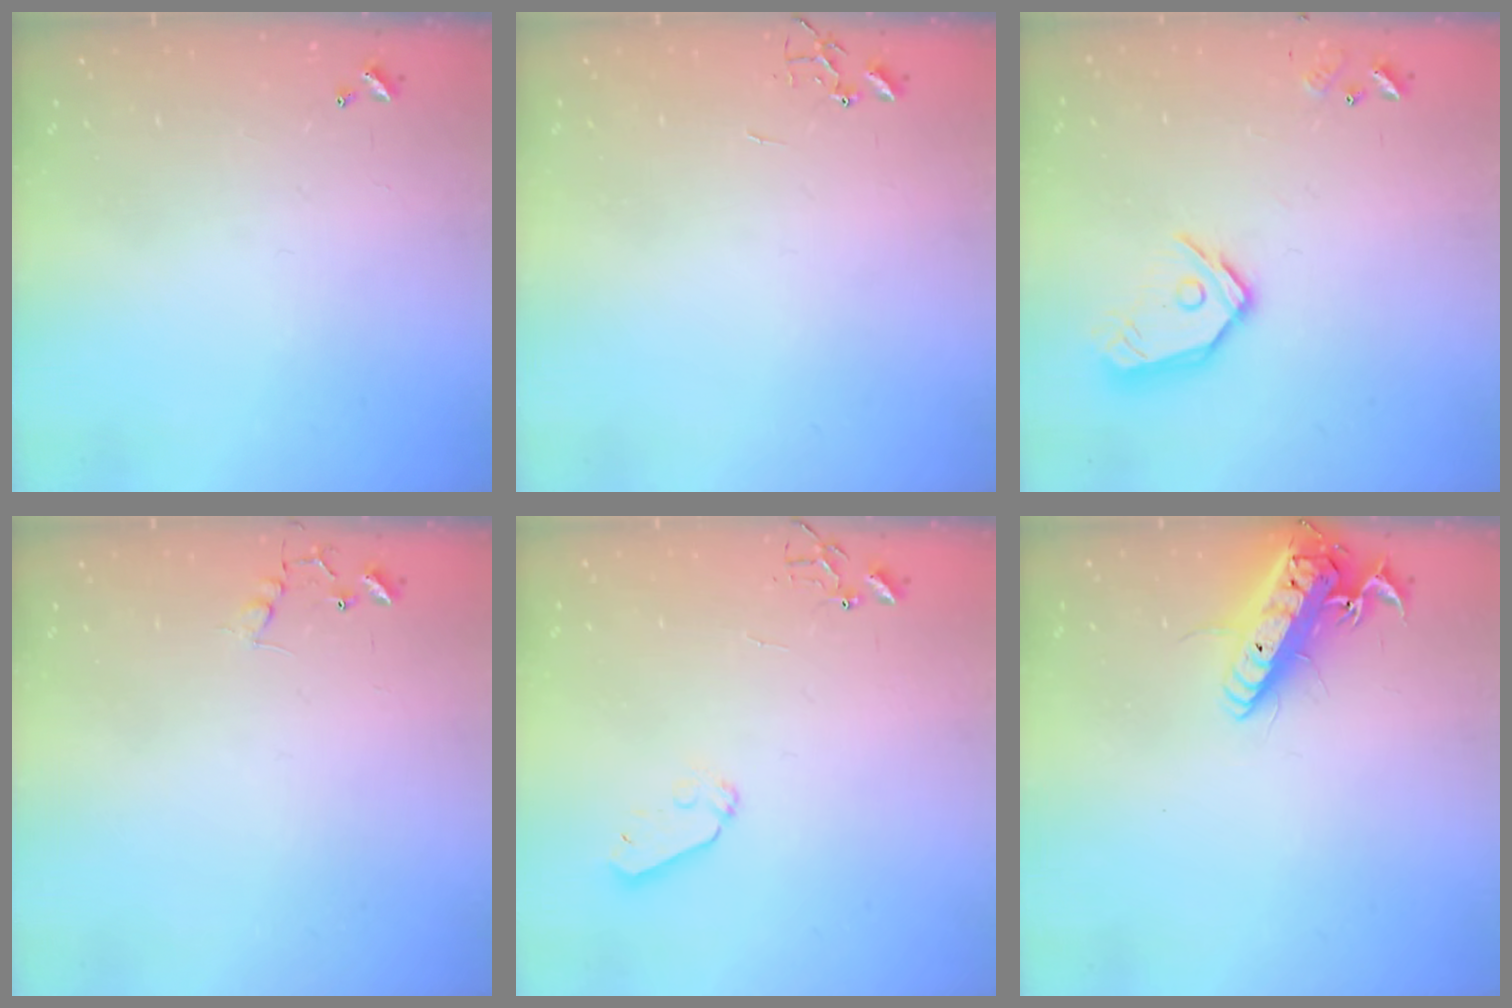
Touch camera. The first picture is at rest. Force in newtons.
{"total": 0.0}
{"total": 12.1, "press": 12.0, "slide": 1.5}
{"total": 6.7, "press": 6.7, "slide": 0.4}
{"total": 6.5, "press": 6.5, "slide": 0.6}
{"total": 16.4, "press": 16.1, "slide": 3.0}